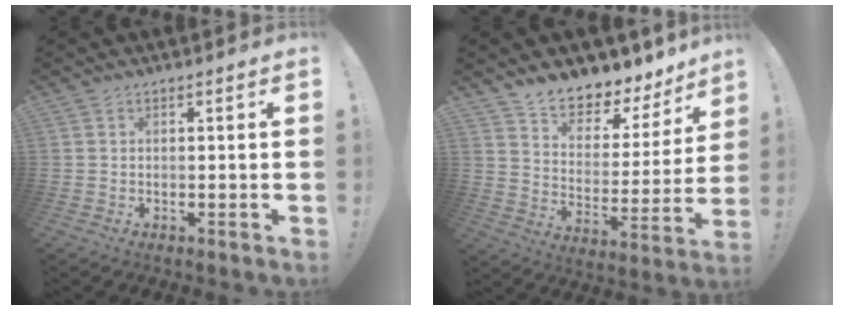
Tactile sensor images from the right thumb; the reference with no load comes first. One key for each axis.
{"total": 8.0, "fx": 7.5, "fy": 2.4, "fz": 1.7, "tx": -0.028, "ty": -0.081, "tz": 0.129}